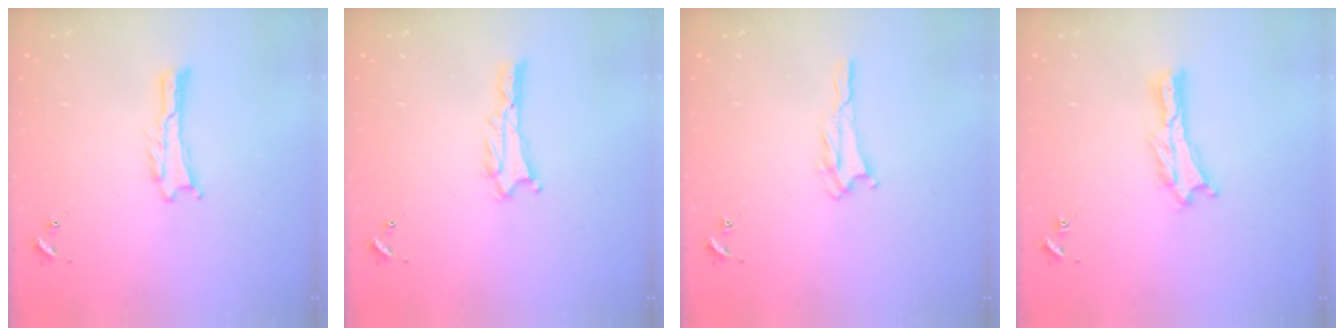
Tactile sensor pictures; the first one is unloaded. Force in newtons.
{"total": 2.0, "press": 2.0, "slide": 0.3}
{"total": 2.3, "press": 2.2, "slide": 0.4}
{"total": 0.9, "press": 0.9, "slide": 0.2}